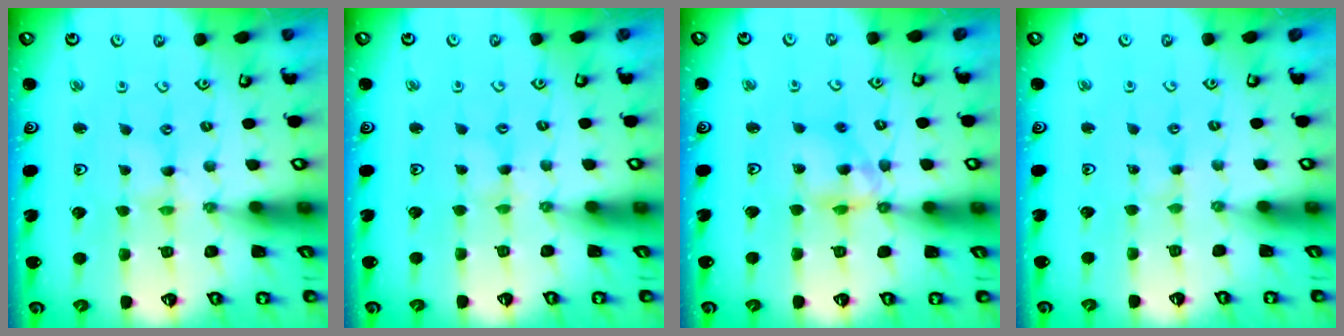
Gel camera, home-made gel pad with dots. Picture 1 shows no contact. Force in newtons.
{"total": 1.2, "press": 1.2, "slide": 0.3}
{"total": 10.9, "press": 10.9, "slide": 0.8}
{"total": 0.0}